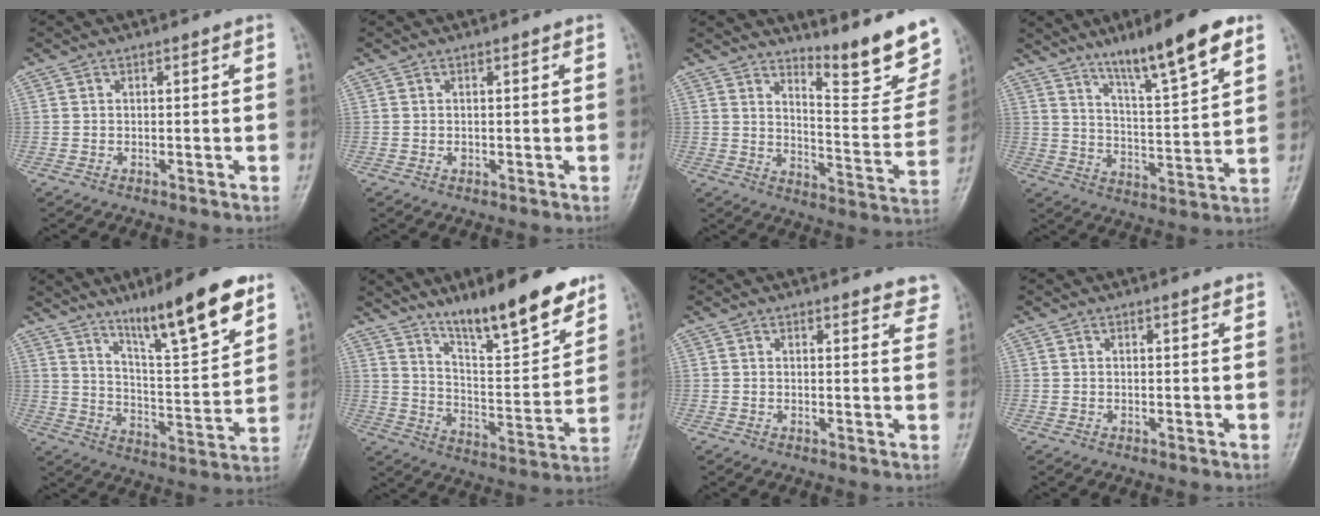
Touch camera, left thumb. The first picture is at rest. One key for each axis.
{"total": 0.5, "fx": 0.0, "fy": 0.4, "fz": 0.3, "tx": -0.002, "ty": 0.000, "tz": -0.001}
{"total": 15.7, "fx": 12.2, "fy": 3.1, "fz": 9.4, "tx": -0.095, "ty": -0.111, "tz": 0.170}
{"total": 15.0, "fx": 9.9, "fy": 2.2, "fz": 11.1, "tx": -0.168, "ty": -0.051, "tz": 0.166}
{"total": 17.2, "fx": 11.5, "fy": 3.0, "fz": 12.4, "tx": -0.173, "ty": -0.067, "tz": 0.194}
{"total": 17.4, "fx": 12.9, "fy": 3.7, "fz": 11.1, "tx": -0.142, "ty": -0.083, "tz": 0.216}
{"total": 5.1, "fx": 4.7, "fy": 1.5, "fz": 1.2, "tx": 0.015, "ty": -0.024, "tz": 0.037}
{"total": 0.8, "fx": 0.7, "fy": 0.0, "fz": 0.4, "tx": -0.006, "ty": -0.002, "tz": 0.010}